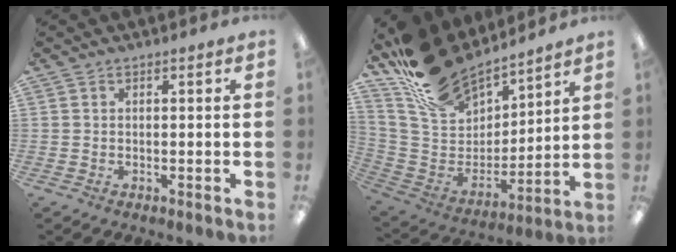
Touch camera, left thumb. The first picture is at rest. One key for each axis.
{"total": 21.9, "fx": 17.8, "fy": 10.2, "fz": 7.8, "tx": -0.170, "ty": -0.118, "tz": 0.328}